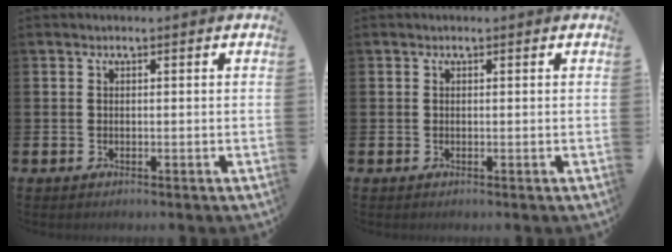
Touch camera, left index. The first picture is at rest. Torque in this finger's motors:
{"motor_torque": [0.63, -0.73, -0.06, 0.00]}